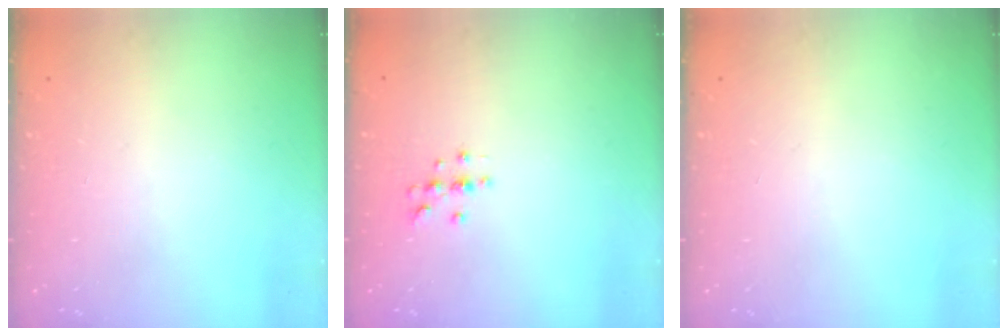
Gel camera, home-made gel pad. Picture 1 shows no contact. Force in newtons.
{"total": 3.7, "press": 3.7, "slide": 0.4}
{"total": 0.0}